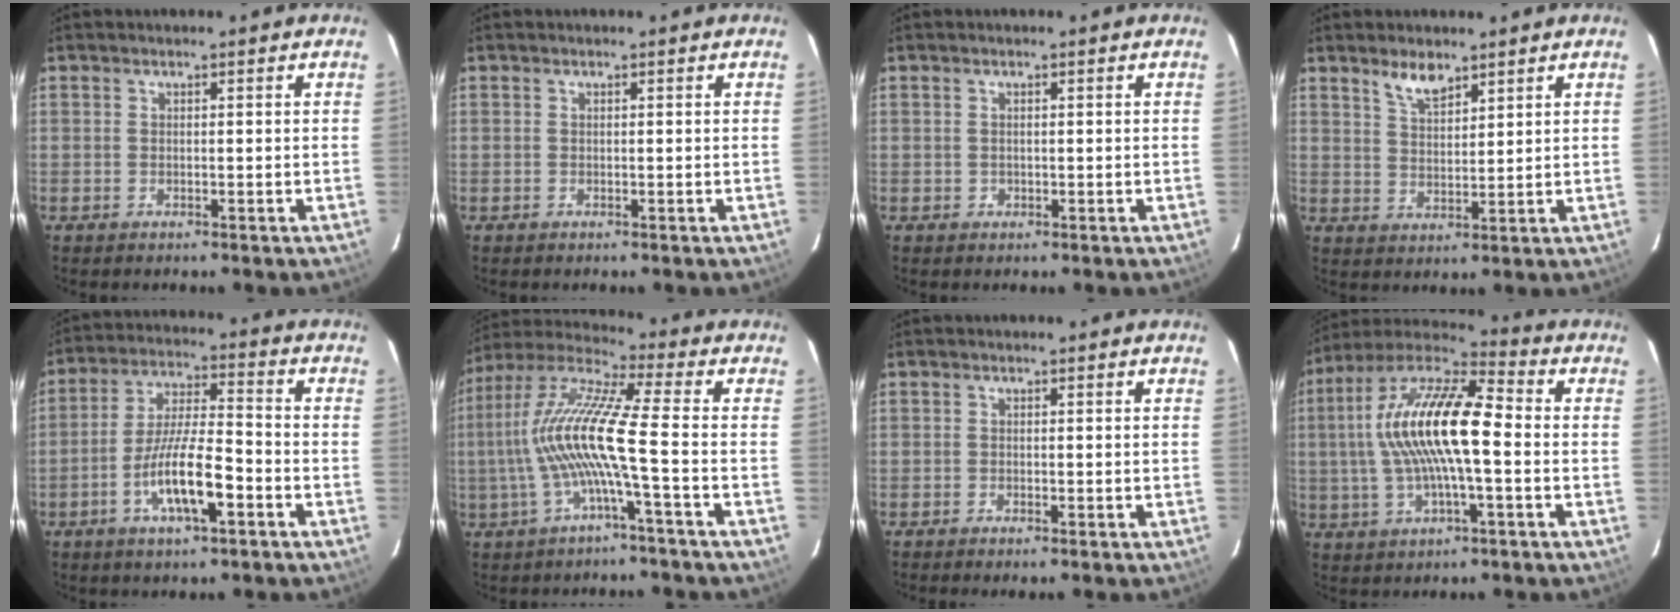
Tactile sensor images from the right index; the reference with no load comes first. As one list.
[{"total": 0.0}, {"total": 0.9, "force": [-0.1, 0.9, 0.0], "torque": [0.003, 0.002, 0.000]}, {"total": 4.8, "force": [3.7, 1.7, 2.6], "torque": [-0.046, 0.001, 0.072]}, {"total": 11.2, "force": [-5.0, 2.4, 9.8], "torque": [-0.193, -0.006, -0.089]}, {"total": 13.2, "force": [-2.6, -0.6, 13.0], "torque": [-0.250, 0.003, -0.051]}, {"total": 0.8, "force": [-0.7, 0.0, 0.4], "torque": [-0.011, -0.002, -0.014]}, {"total": 16.8, "force": [-0.4, 4.3, 16.2], "torque": [-0.303, 0.017, -0.019]}]